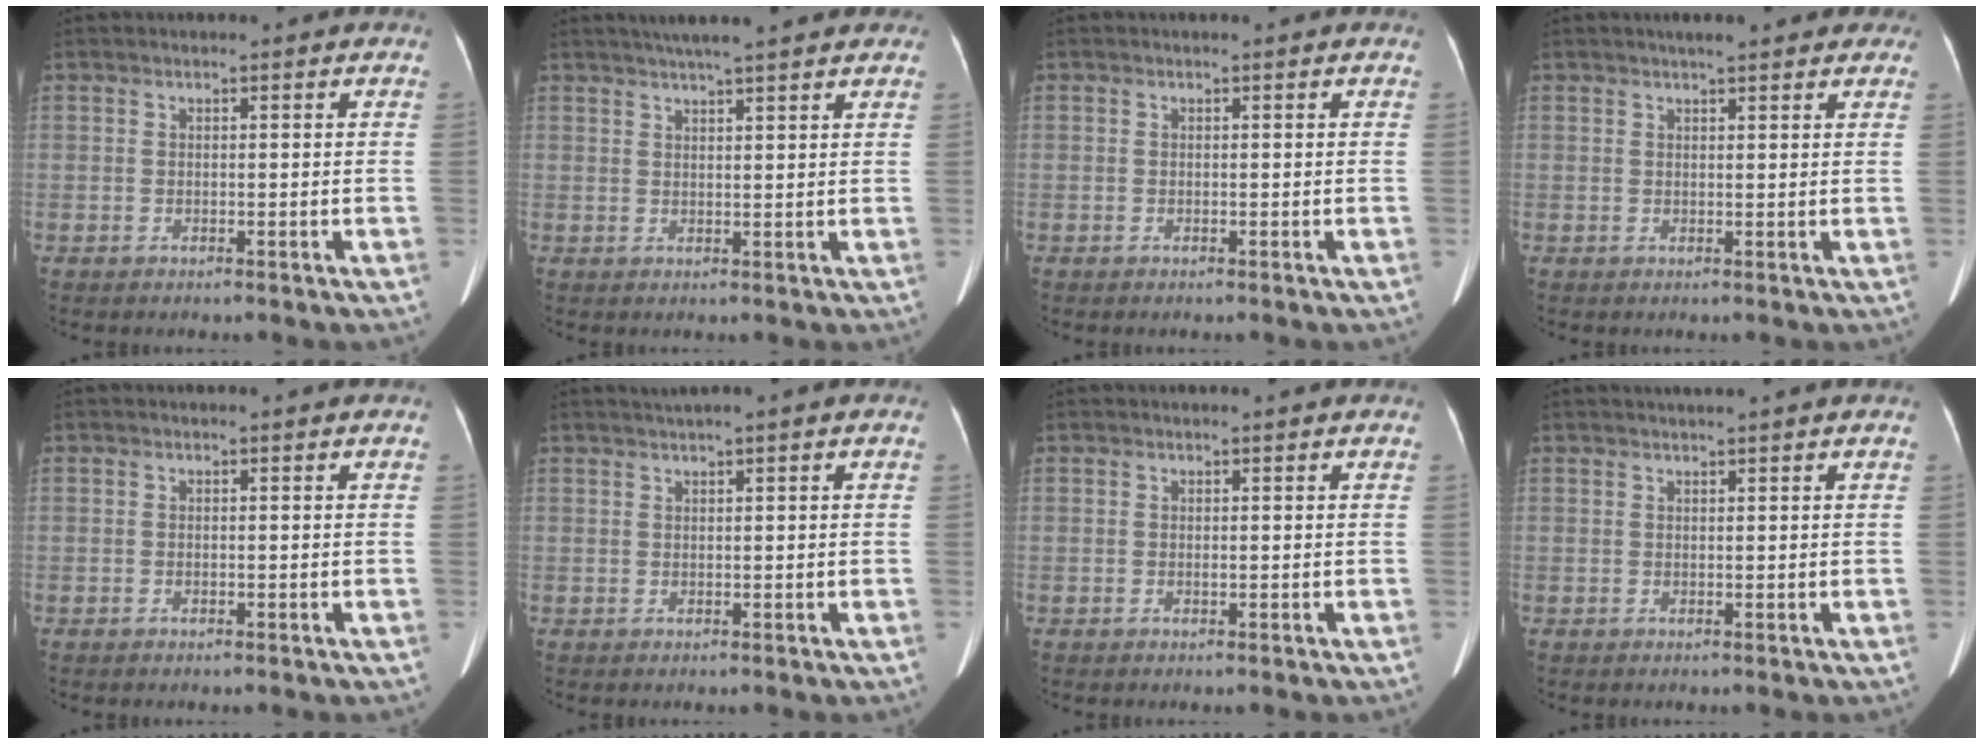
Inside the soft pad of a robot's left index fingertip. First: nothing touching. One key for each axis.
{"total": 10.8, "fx": 9.0, "fy": 0.9, "fz": 5.9, "tx": -0.078, "ty": 0.031, "tz": 0.108}
{"total": 0.0}
{"total": 6.1, "fx": 4.9, "fy": 1.3, "fz": 3.3, "tx": -0.032, "ty": 0.022, "tz": 0.056}
{"total": 0.0}
{"total": 2.1, "fx": 1.4, "fy": -0.2, "fz": 1.6, "tx": -0.030, "ty": 0.016, "tz": 0.026}
{"total": 0.0}
{"total": 2.0, "fx": 1.7, "fy": -0.4, "fz": 1.0, "tx": -0.009, "ty": 0.016, "tz": 0.026}